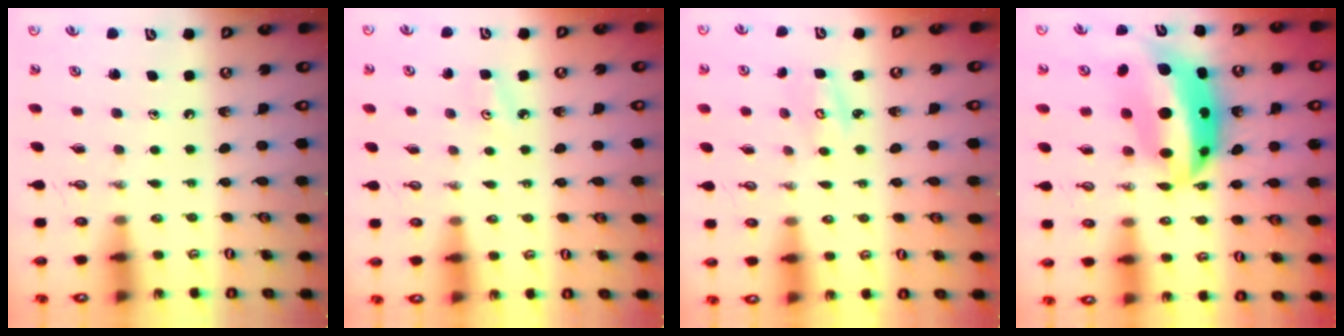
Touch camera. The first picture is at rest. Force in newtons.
{"total": 3.9, "press": 3.8, "slide": 0.6}
{"total": 3.4, "press": 3.3, "slide": 0.5}
{"total": 15.1, "press": 15.0, "slide": 1.2}